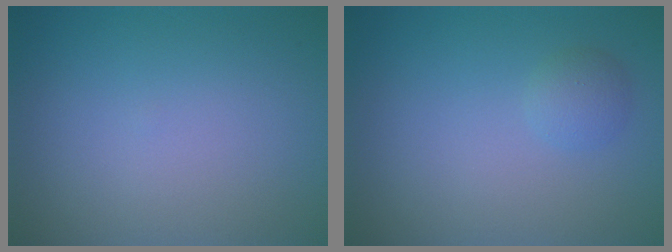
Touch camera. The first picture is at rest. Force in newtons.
{"total": 1.4, "press": 1.4, "slide": 0.1}